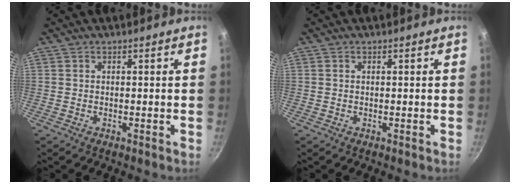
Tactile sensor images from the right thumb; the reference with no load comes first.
{"total": 0.0}